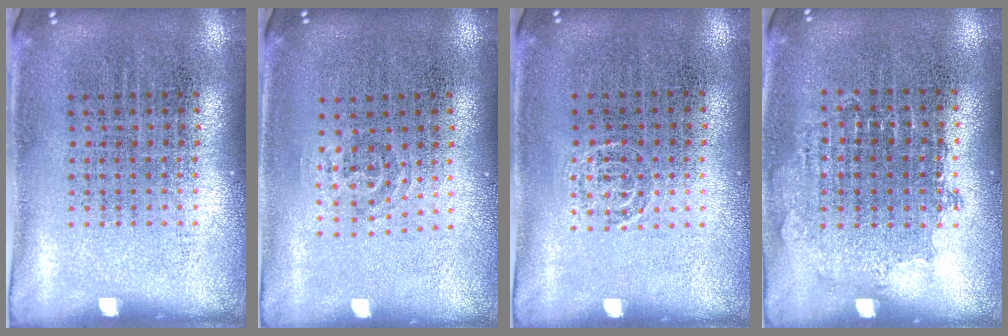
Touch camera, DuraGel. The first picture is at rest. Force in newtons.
{"total": 0.9, "press": 0.6, "slide": 0.7}
{"total": 0.6, "press": 0.5, "slide": 0.3}
{"total": 0.8, "press": 0.8, "slide": 0.3}